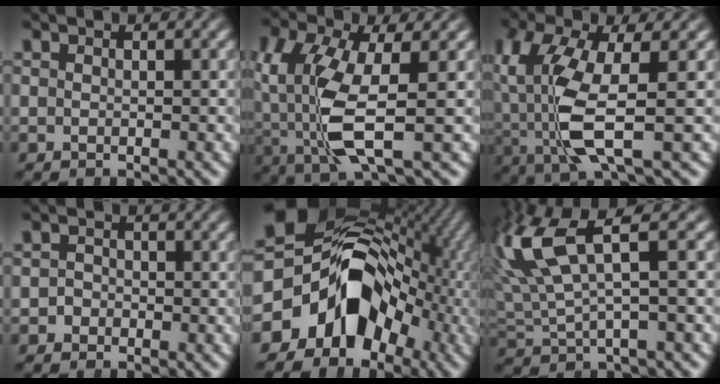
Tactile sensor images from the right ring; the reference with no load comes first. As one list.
[{"total": 7.2, "force": [-0.7, 3.3, 6.4], "torque": [-0.147, -0.031, 0.007]}, {"total": 8.0, "force": [-0.7, 3.7, 7.1], "torque": [-0.169, -0.028, 0.008]}, {"total": 1.3, "force": [-1.0, 0.9, -0.2], "torque": [0.009, -0.011, -0.017]}, {"total": 21.7, "force": [0.8, 16.3, 14.3], "torque": [-0.239, -0.019, 0.003]}, {"total": 8.1, "force": [2.6, 4.6, 6.2], "torque": [-0.144, -0.005, 0.046]}]